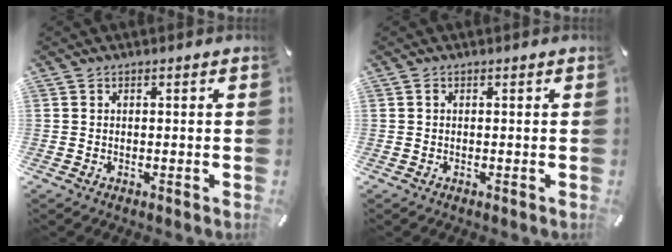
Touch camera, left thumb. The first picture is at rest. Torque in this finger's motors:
{"motor_torque": [0.22, -0.16, 0.09, -0.02, 0.00]}